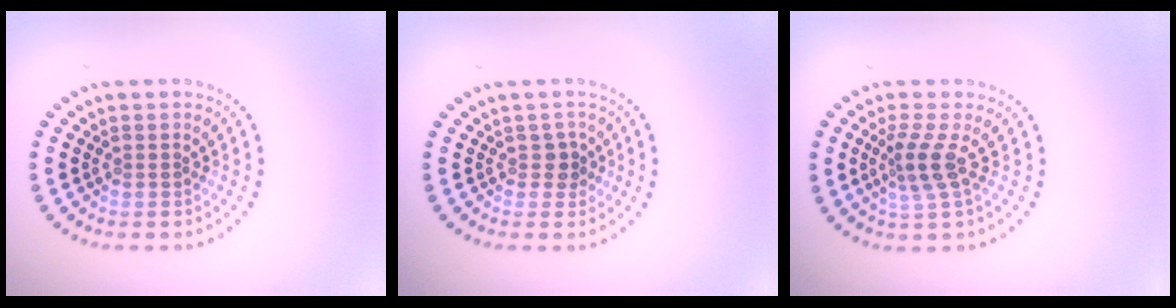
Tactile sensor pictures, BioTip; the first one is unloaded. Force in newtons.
{"total": 1.3, "press": 1.0, "slide": 0.8}
{"total": 2.6, "press": 1.9, "slide": 1.8}